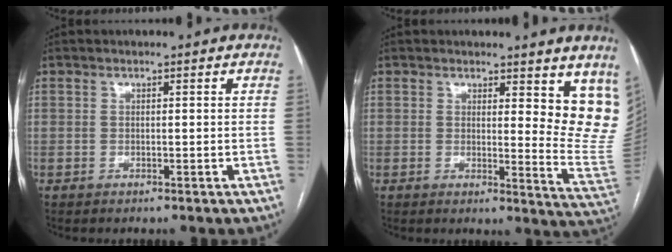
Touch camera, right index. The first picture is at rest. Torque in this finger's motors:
{"motor_torque": [0.24, 0.28, 0.15, 0.01]}